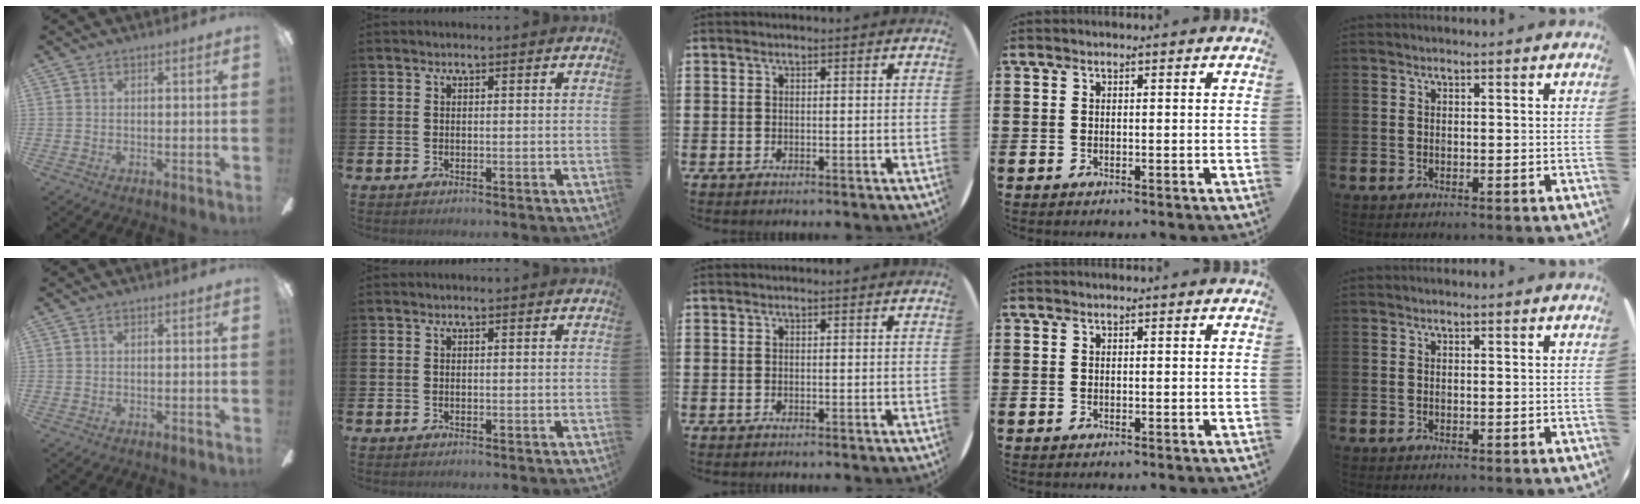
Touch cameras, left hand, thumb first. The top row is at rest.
{}